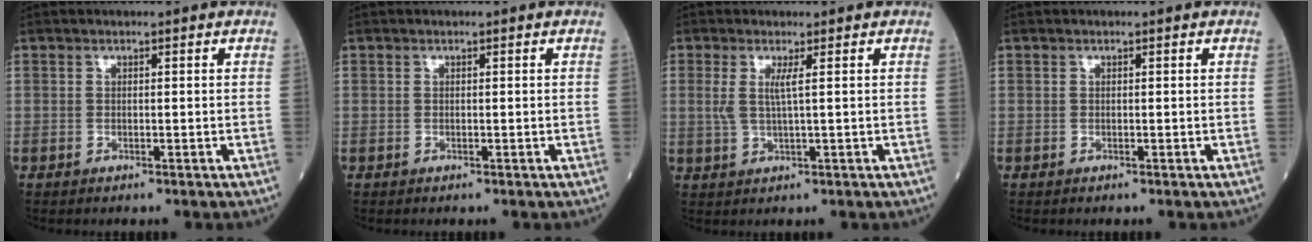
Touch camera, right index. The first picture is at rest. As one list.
[{"total": 0.0}, {"total": 2.7, "force": [0.7, -0.2, 2.6], "torque": [-0.063, 0.001, 0.015]}, {"total": 0.0}]